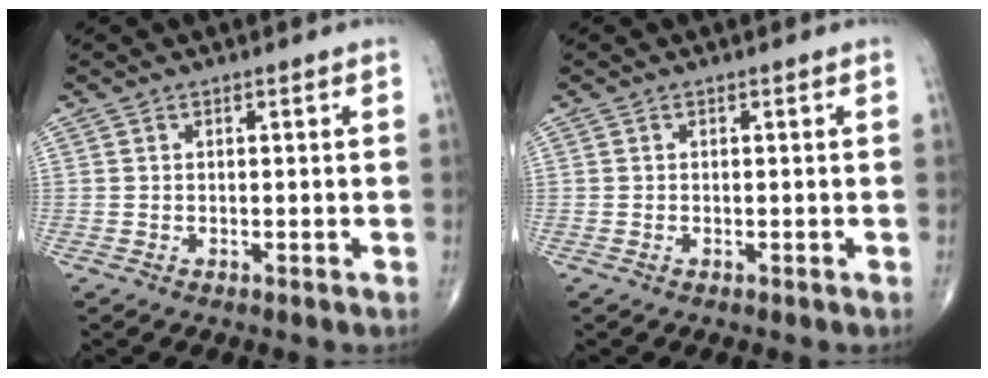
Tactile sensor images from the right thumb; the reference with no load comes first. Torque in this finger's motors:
{"motor_torque": [0.21, 0.00, -0.06, -0.13, 0.03]}